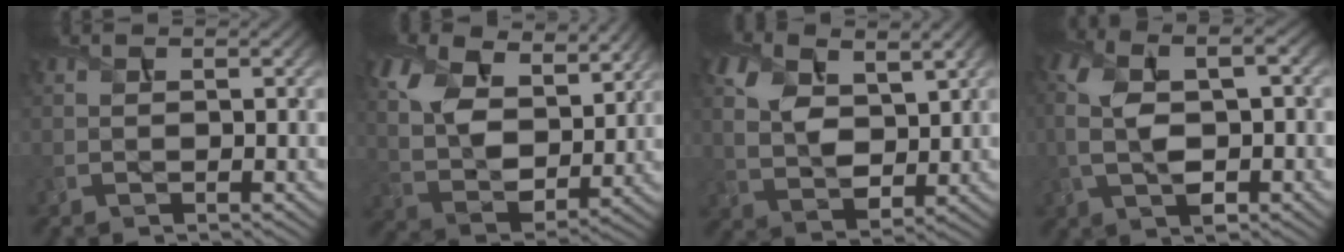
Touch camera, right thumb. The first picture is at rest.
{"total": 12.5, "force": [6.4, 7.1, 8.0], "torque": [-0.196, 0.000, 0.110]}
{"total": 7.7, "force": [3.0, 4.4, 5.6], "torque": [-0.130, -0.003, 0.056]}
{"total": 8.9, "force": [-0.5, 4.2, 7.8], "torque": [-0.172, 0.003, -0.009]}